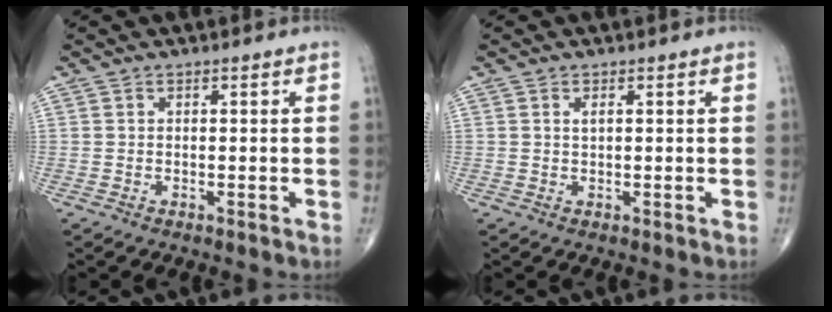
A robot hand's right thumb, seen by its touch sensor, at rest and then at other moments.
{"total": 1.0, "force": [0.3, 0.4, 0.8], "torque": [-0.016, 0.001, 0.006]}